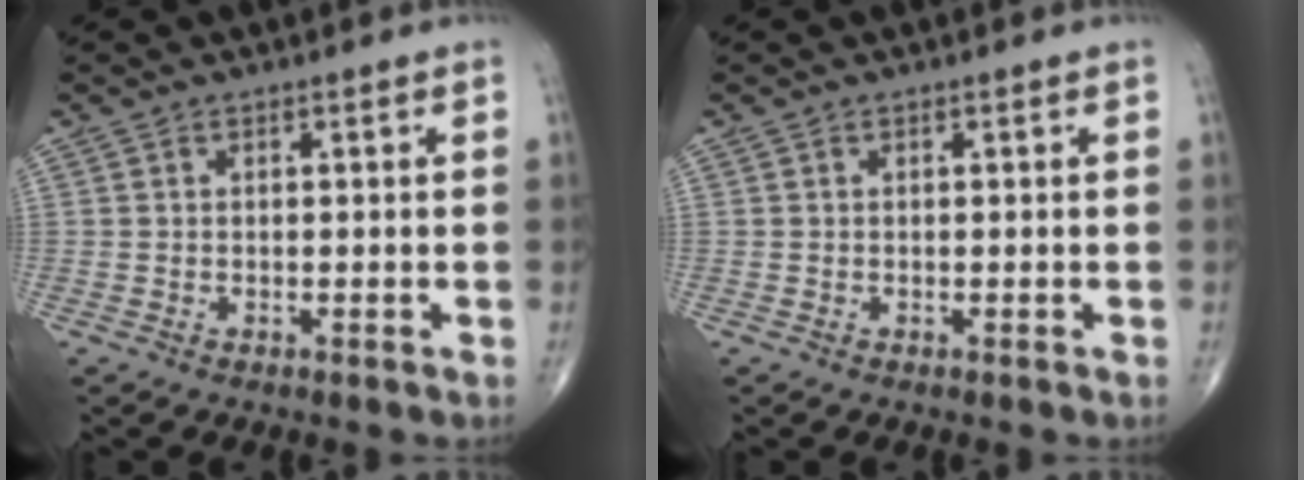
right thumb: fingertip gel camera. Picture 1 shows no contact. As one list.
[{"total": 0.0}]